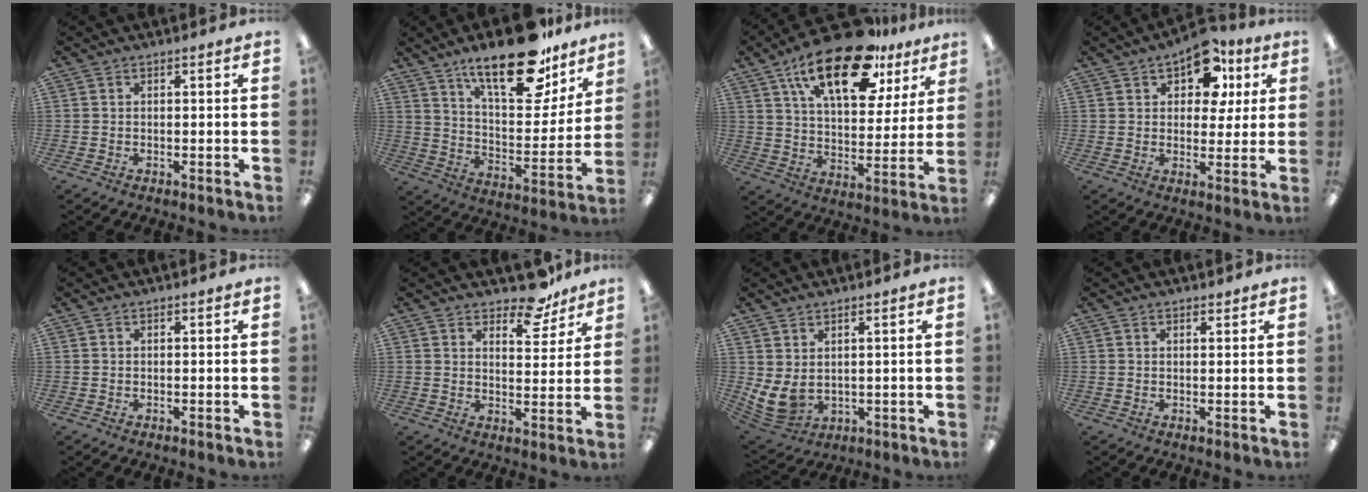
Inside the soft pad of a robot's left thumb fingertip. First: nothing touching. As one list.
[{"total": 22.2, "force": [15.5, 8.7, 13.3], "torque": [-0.204, -0.092, 0.263]}, {"total": 23.1, "force": [14.0, 10.2, 15.3], "torque": [-0.246, -0.066, 0.236]}, {"total": 12.2, "force": [6.7, 7.2, 7.3], "torque": [-0.098, -0.018, 0.114]}, {"total": 0.0}, {"total": 9.7, "force": [7.8, 4.0, 4.2], "torque": [-0.048, -0.049, 0.137]}, {"total": 6.2, "force": [1.9, 4.2, 4.1], "torque": [-0.100, -0.022, 0.035]}, {"total": 1.2, "force": [1.0, 0.4, 0.4], "torque": [-0.001, -0.004, 0.017]}]